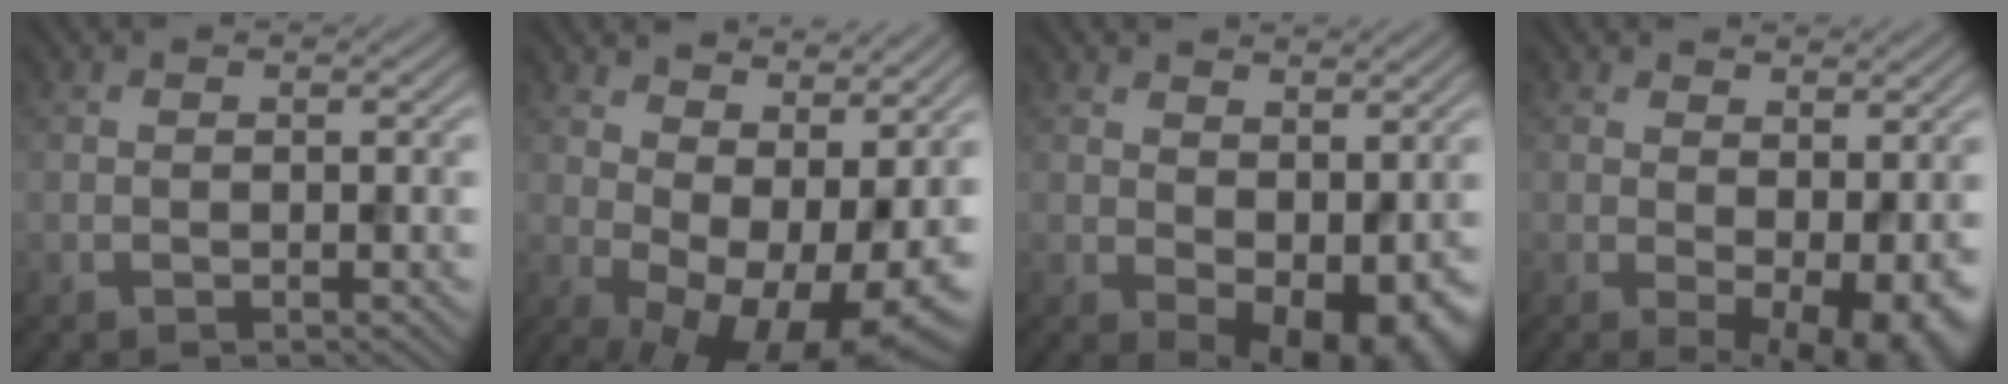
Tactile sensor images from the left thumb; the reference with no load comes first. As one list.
[{"total": 12.7, "force": [1.9, 6.9, 10.5], "torque": [-0.144, -0.015, 0.052]}, {"total": 8.3, "force": [0.3, 5.0, 6.7], "torque": [-0.093, -0.021, 0.020]}, {"total": 7.3, "force": [-0.2, 3.4, 6.4], "torque": [-0.087, -0.015, 0.011]}]